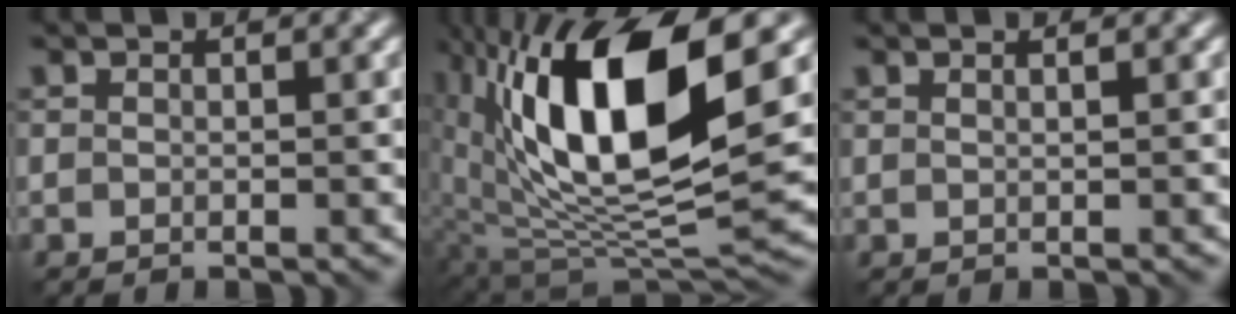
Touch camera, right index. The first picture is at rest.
{"total": 14.8, "force": [3.7, 6.1, 12.9], "torque": [-0.231, -0.002, 0.067]}
{"total": 1.1, "force": [0.6, 0.4, 0.8], "torque": [-0.005, 0.001, 0.002]}